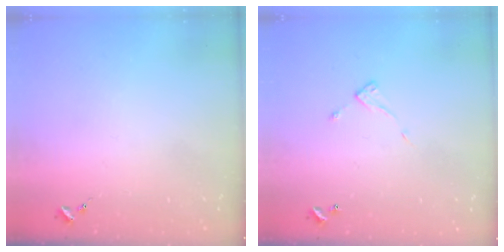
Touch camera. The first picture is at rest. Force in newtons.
{"total": 4.7, "press": 4.7, "slide": 0.3}